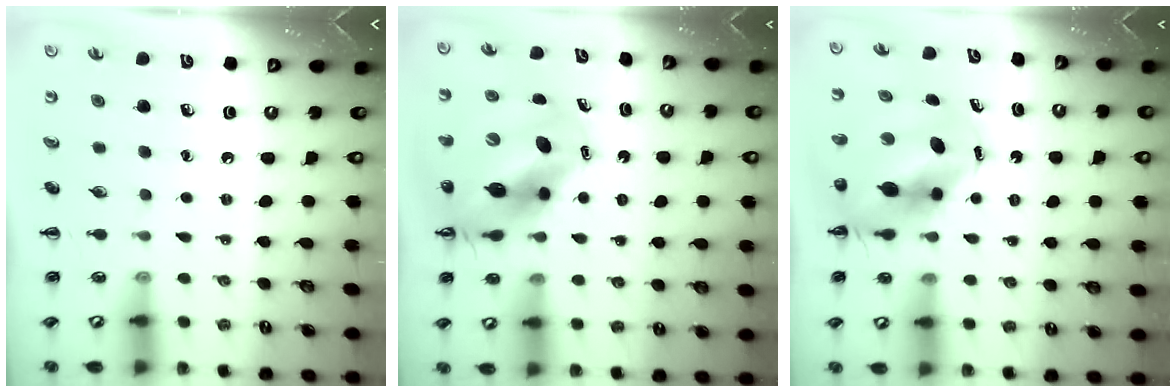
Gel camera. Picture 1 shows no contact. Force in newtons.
{"total": 10.9, "press": 10.5, "slide": 3.1}
{"total": 9.1, "press": 8.8, "slide": 2.5}